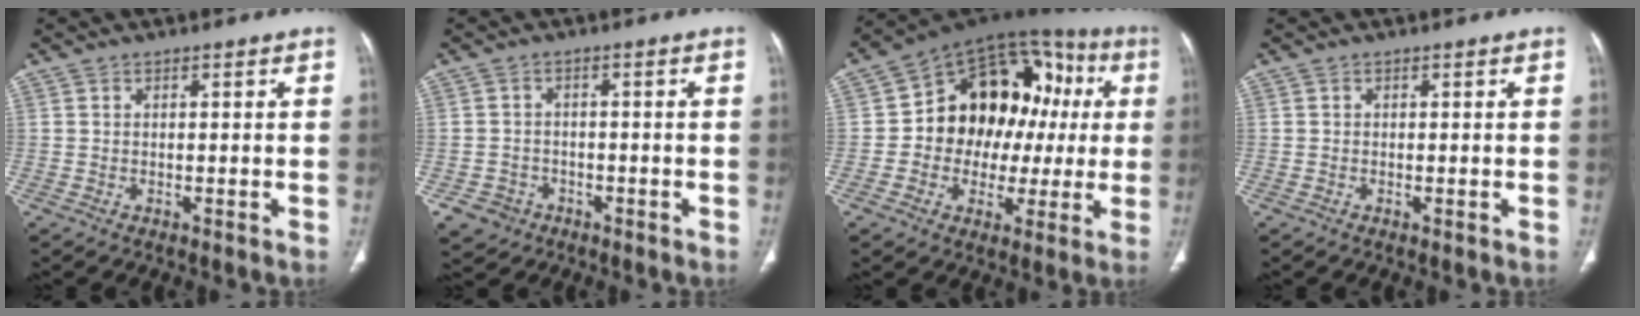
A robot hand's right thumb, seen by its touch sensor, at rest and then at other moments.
{"total": 4.6, "force": [-2.3, 4.0, 0.7], "torque": [-0.003, 0.017, -0.033]}
{"total": 21.9, "force": [1.6, 15.7, 15.2], "torque": [-0.162, 0.052, 0.026]}
{"total": 0.0}